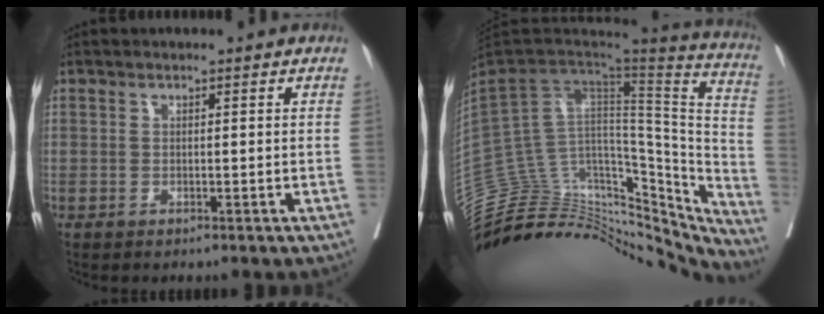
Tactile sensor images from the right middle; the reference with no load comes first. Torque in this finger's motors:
{"motor_torque": [-0.19, -1.95, -0.07, -0.03]}